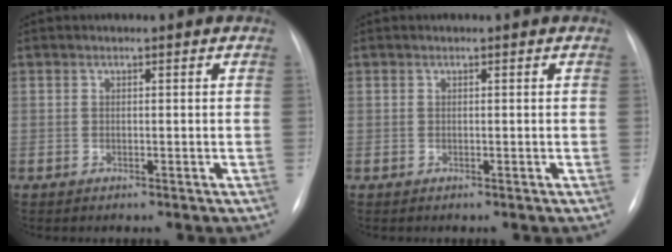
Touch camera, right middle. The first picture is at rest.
{"total": 0.0}